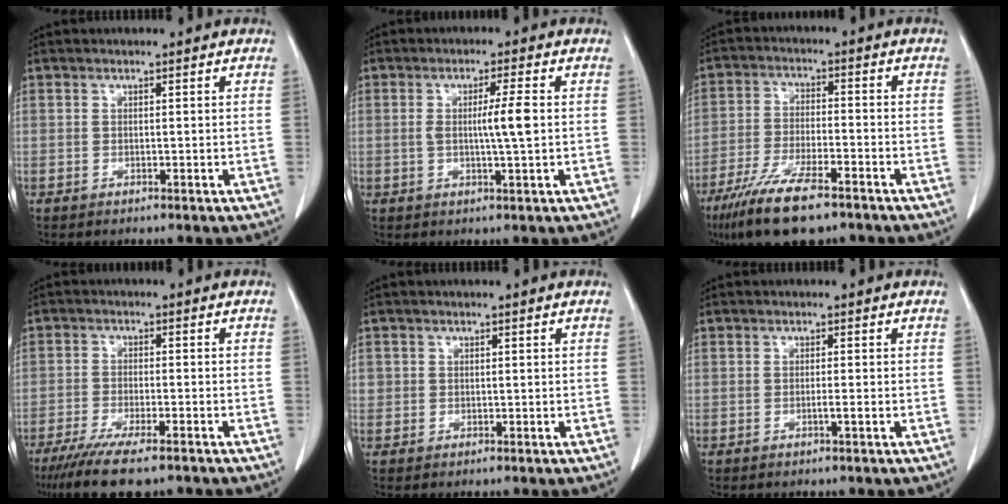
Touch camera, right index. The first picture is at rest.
{"total": 4.7, "force": [0.1, -0.3, 4.7], "torque": [-0.081, -0.004, 0.001]}
{"total": 12.3, "force": [-8.6, 2.7, 8.4], "torque": [-0.157, -0.025, -0.150]}
{"total": 10.6, "force": [-8.1, 1.6, 6.6], "torque": [-0.103, -0.022, -0.128]}
{"total": 0.9, "force": [0.0, 0.9, 0.0], "torque": [0.009, 0.004, 0.000]}
{"total": 1.0, "force": [-0.4, -0.2, 0.8], "torque": [-0.017, 0.000, -0.006]}